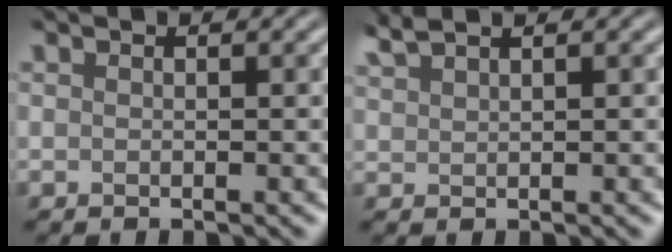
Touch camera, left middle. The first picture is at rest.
{"total": 1.8, "force": [1.6, -0.7, -0.1], "torque": [-0.017, 0.005, 0.049]}